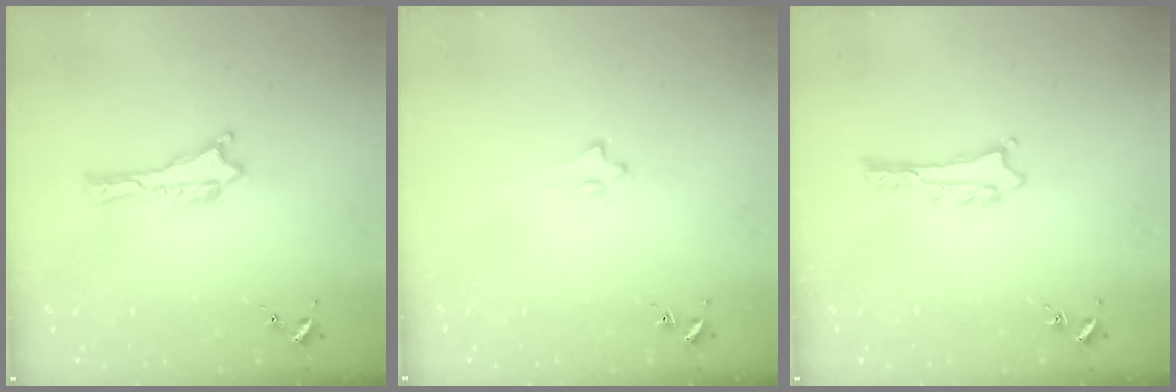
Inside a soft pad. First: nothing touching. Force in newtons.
{"total": 1.6, "press": 1.5, "slide": 0.2}
{"total": 1.1, "press": 1.1, "slide": 0.1}